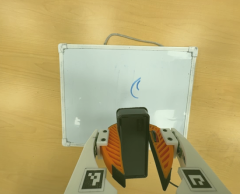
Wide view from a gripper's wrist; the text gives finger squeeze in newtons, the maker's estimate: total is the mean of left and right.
{"total": 9.8, "left": 10.0, "right": 9.7}